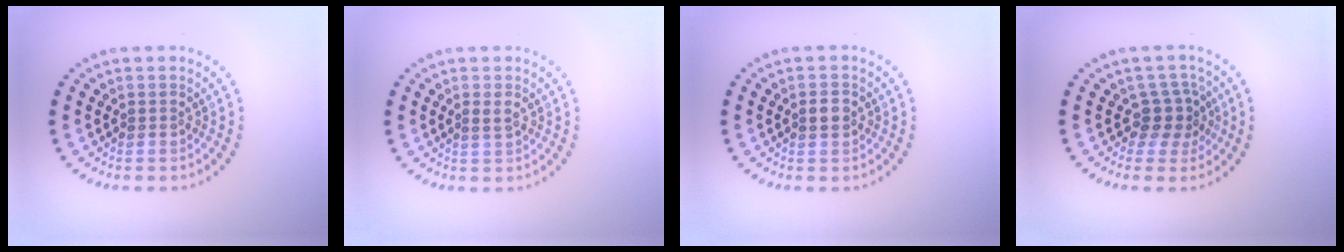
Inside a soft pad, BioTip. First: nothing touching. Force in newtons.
{"total": 1.0, "press": 1.0, "slide": 0.3}
{"total": 1.5, "press": 1.5, "slide": 0.3}
{"total": 2.5, "press": 2.0, "slide": 1.6}